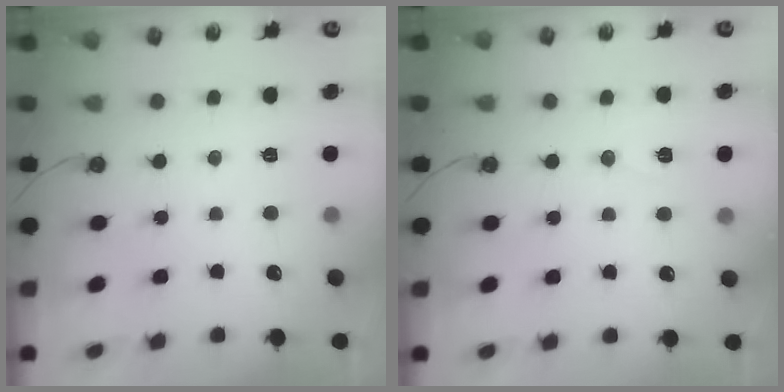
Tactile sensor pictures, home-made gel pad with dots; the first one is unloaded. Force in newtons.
{"total": 7.3, "press": 5.8, "slide": 4.4}